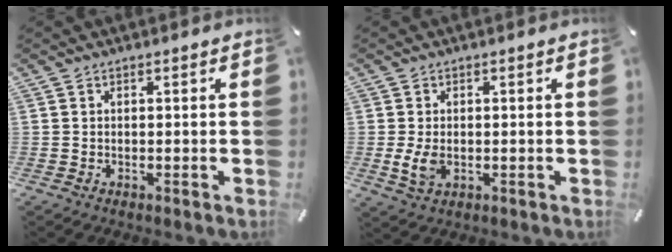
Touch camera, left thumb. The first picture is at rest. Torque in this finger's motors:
{"motor_torque": [0.30, 0.57, 0.05, -0.08, 0.03]}